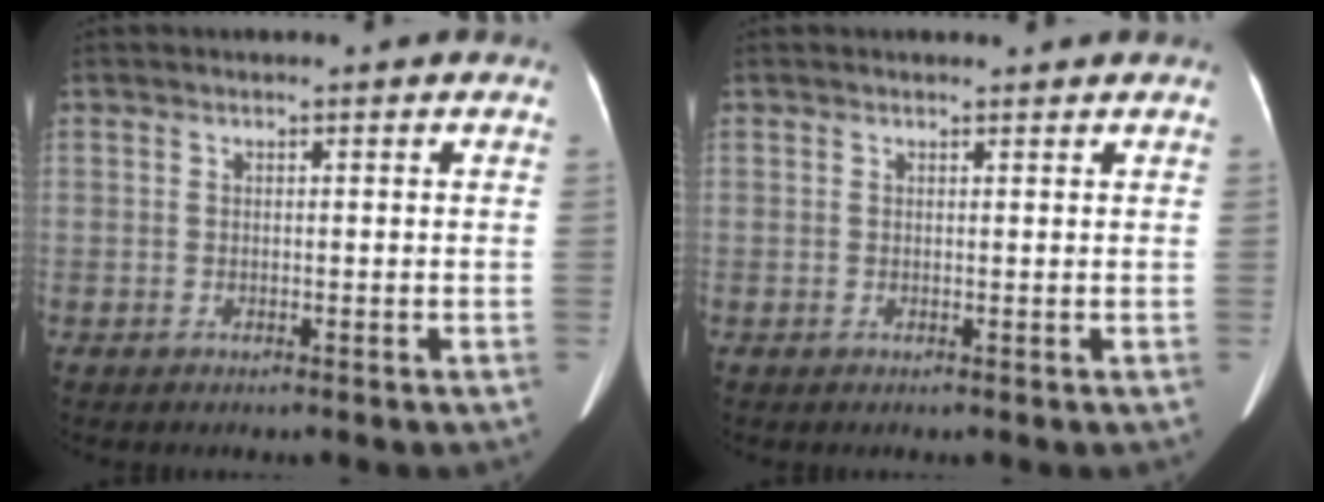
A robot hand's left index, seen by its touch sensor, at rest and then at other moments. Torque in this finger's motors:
{"motor_torque": [-0.14, -0.04, -0.02, -0.01]}